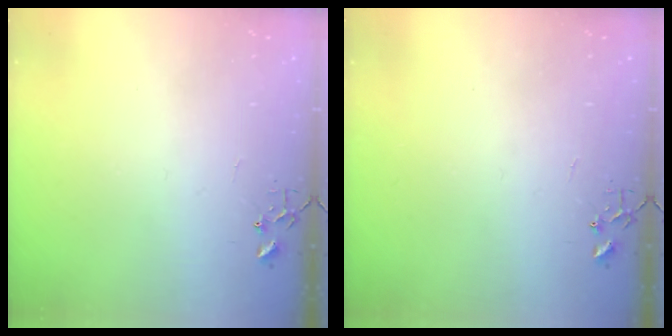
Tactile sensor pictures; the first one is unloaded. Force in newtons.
{"total": 0.0}